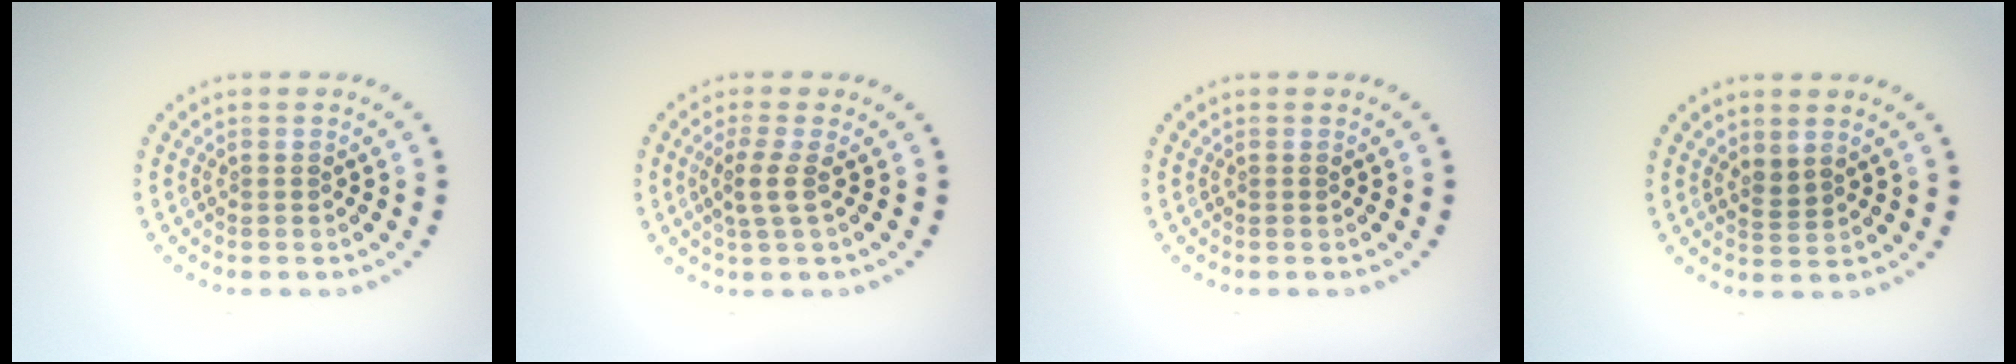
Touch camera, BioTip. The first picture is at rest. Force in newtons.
{"total": 2.0, "press": 1.6, "slide": 1.2}
{"total": 0.0}
{"total": 1.3, "press": 1.0, "slide": 0.9}